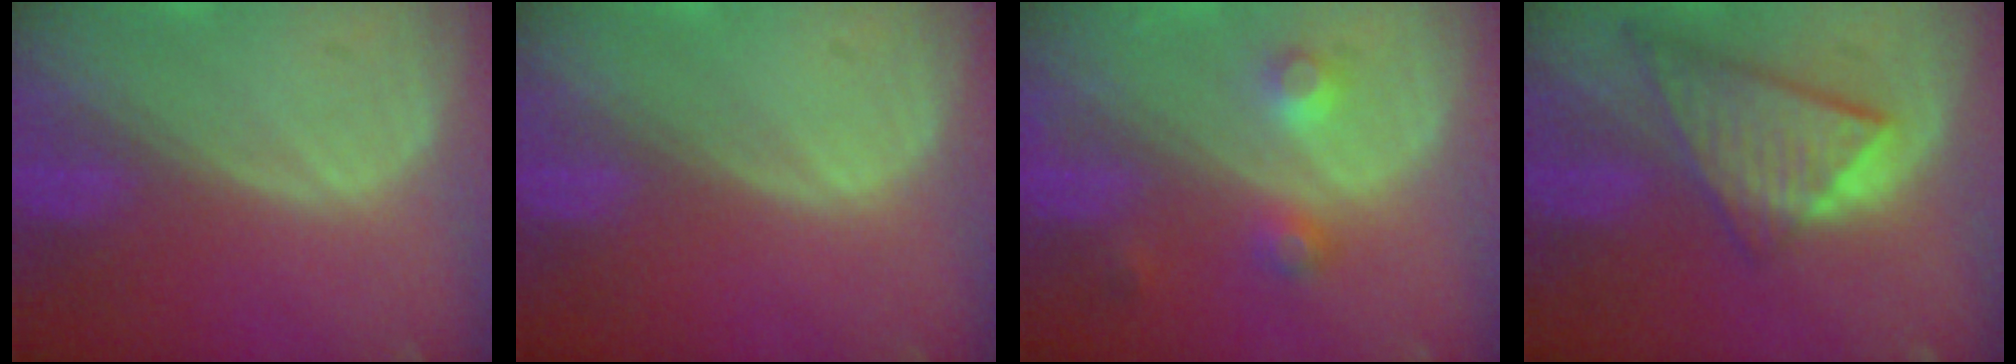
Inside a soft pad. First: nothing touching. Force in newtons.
{"total": 0.0}
{"total": 3.7, "press": 3.4, "slide": 1.6}
{"total": 9.0, "press": 7.8, "slide": 4.4}